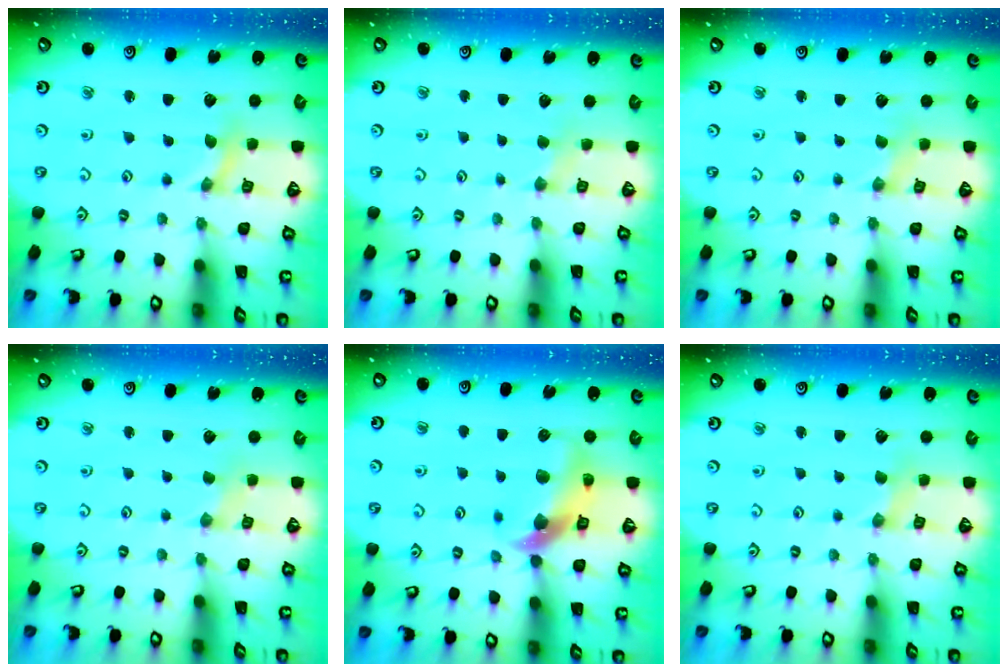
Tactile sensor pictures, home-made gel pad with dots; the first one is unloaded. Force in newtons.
{"total": 2.2, "press": 2.2, "slide": 0.4}
{"total": 0.6, "press": 0.6, "slide": 0.1}
{"total": 0.0}
{"total": 12.3, "press": 12.2, "slide": 1.8}
{"total": 2.8, "press": 2.8, "slide": 0.3}